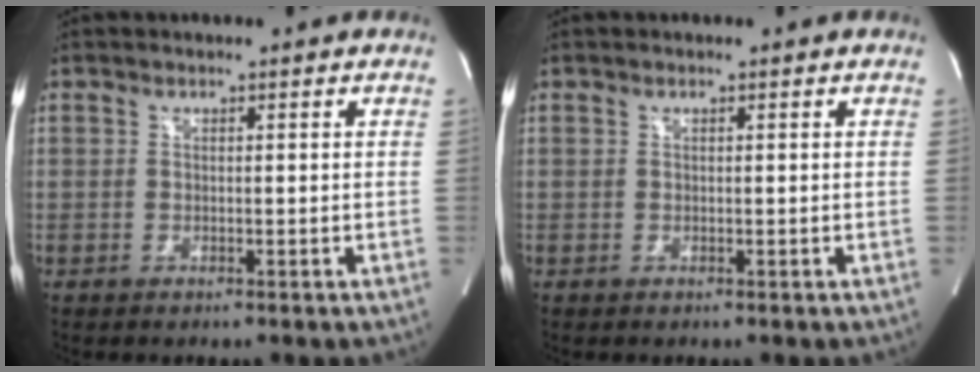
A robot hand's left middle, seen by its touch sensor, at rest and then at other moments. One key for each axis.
{"total": 0.0}